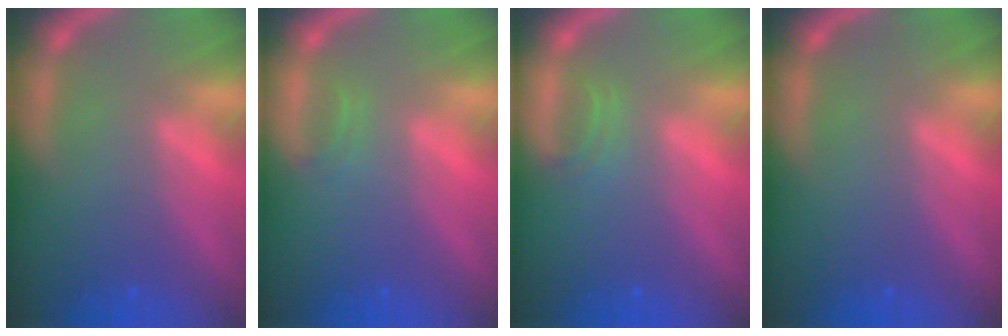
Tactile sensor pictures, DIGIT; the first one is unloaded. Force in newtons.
{"total": 0.9}
{"total": 1.4}
{"total": 0.0}